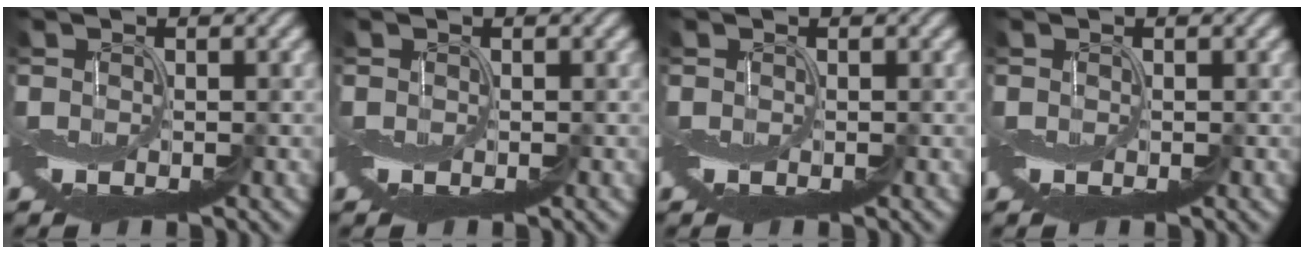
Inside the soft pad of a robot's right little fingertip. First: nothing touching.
{"total": 0.0}
{"total": 0.0}
{"total": 0.0}